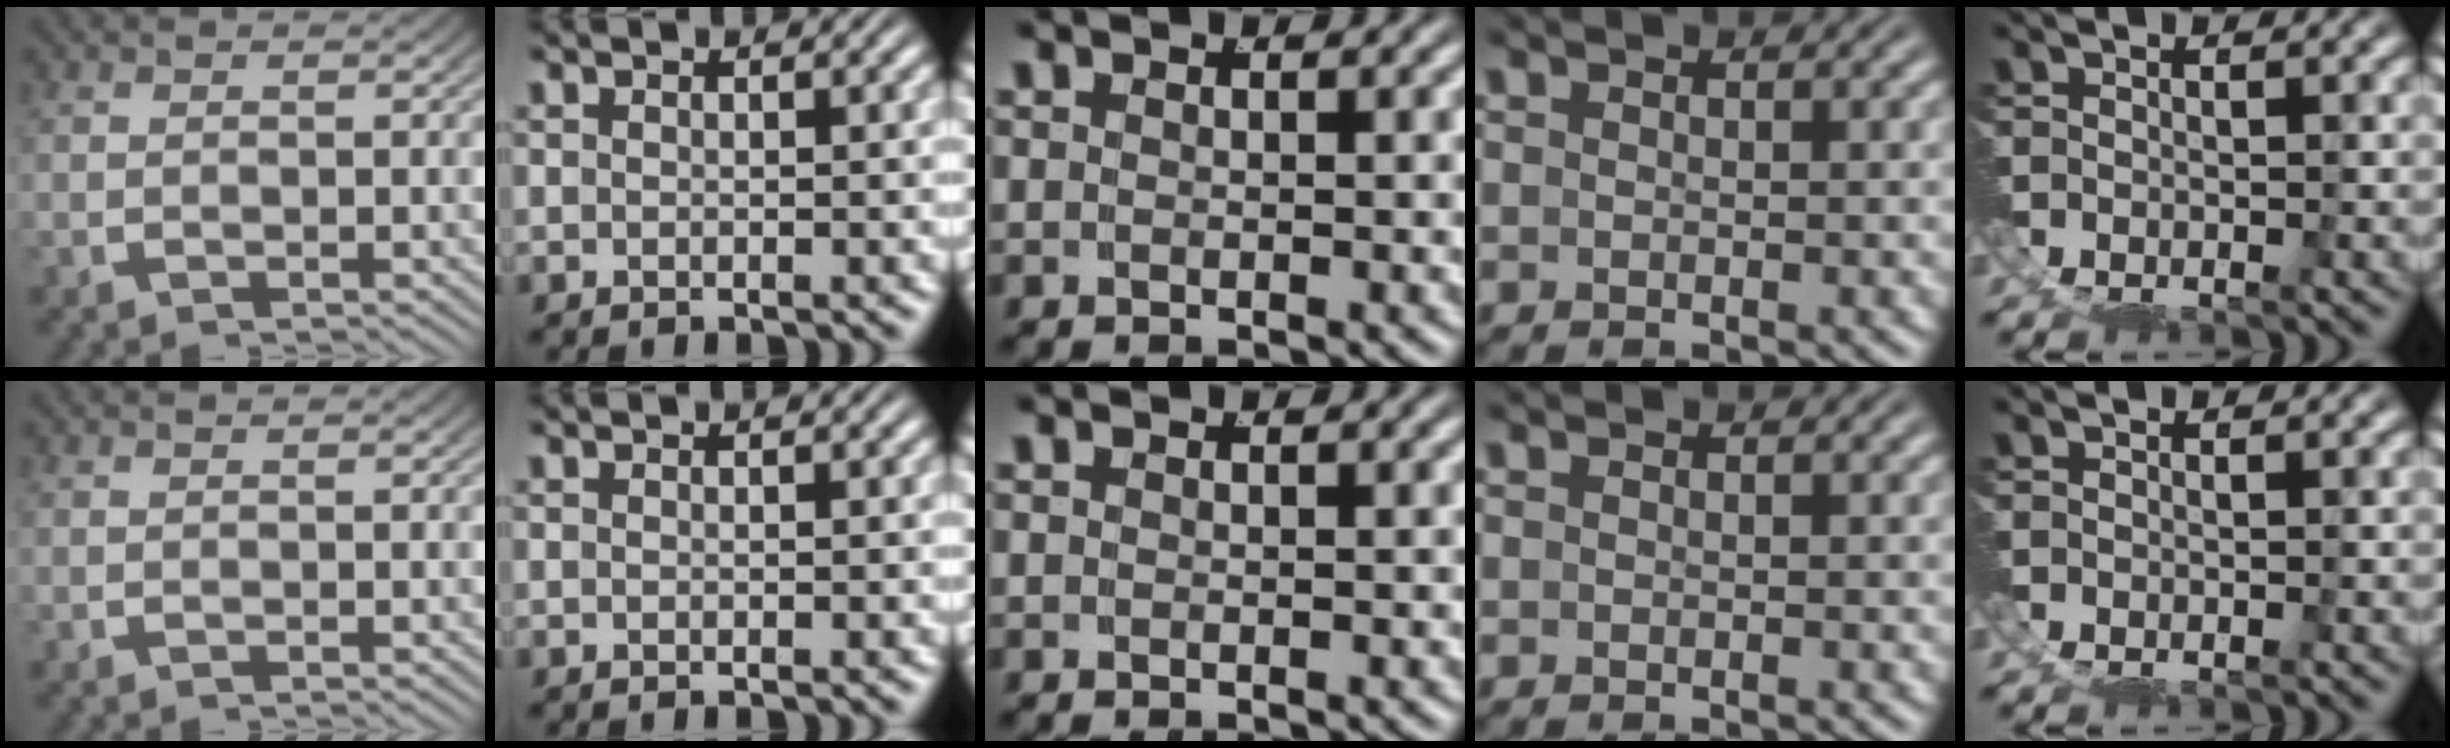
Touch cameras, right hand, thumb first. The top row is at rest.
{}